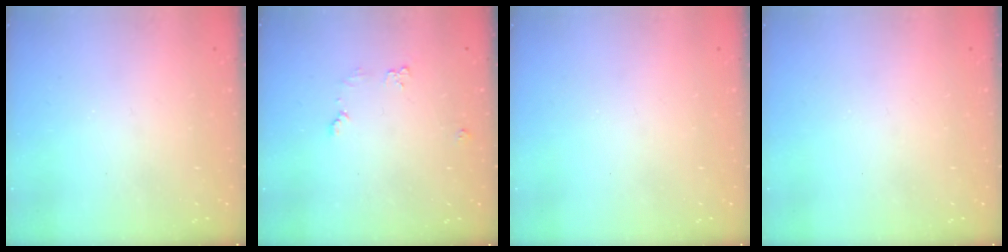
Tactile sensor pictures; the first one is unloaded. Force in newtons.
{"total": 5.2, "press": 5.1, "slide": 0.8}
{"total": 0.0}
{"total": 0.0}